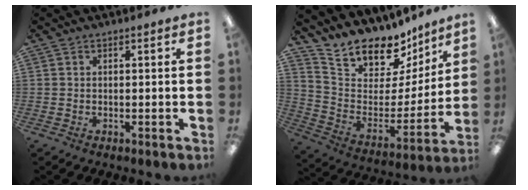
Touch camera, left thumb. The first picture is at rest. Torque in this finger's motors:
{"motor_torque": [0.33, 0.10, -0.36, -0.35, 0.04]}